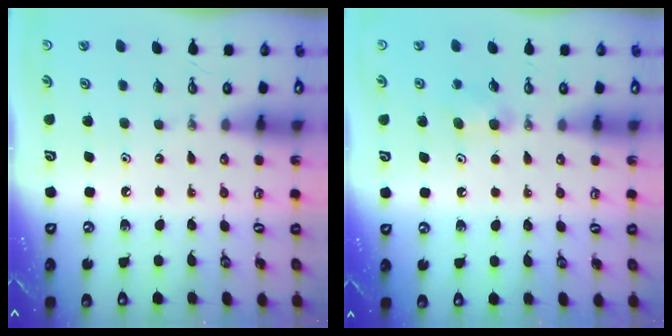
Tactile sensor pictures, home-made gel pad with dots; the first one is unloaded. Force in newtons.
{"total": 5.7, "press": 5.2, "slide": 2.3}